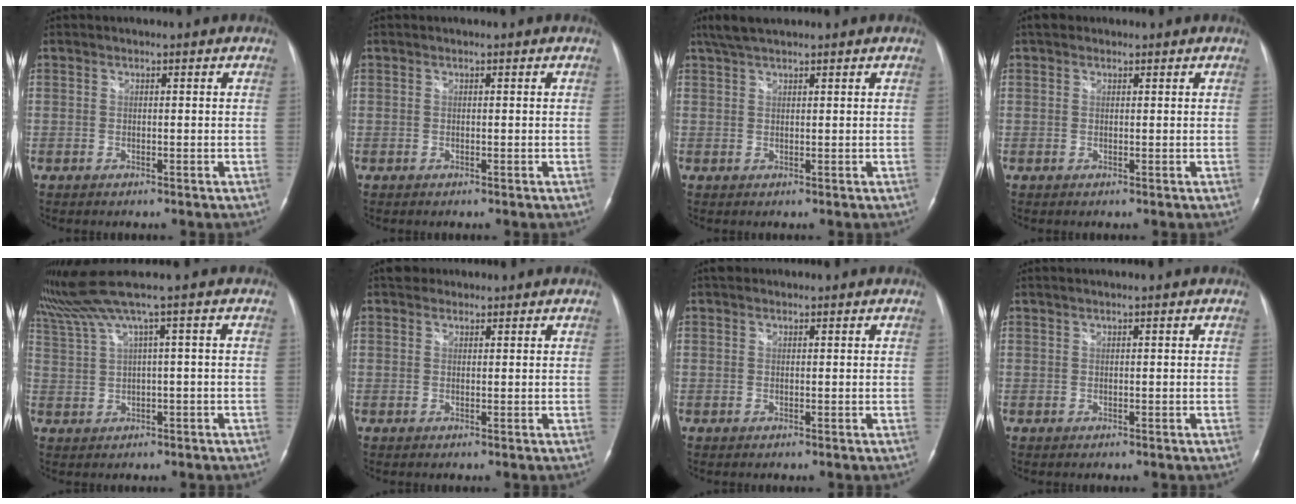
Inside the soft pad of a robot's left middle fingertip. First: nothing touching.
{"total": 0.0}
{"total": 3.9, "force": [3.2, 0.7, 2.1], "torque": [-0.047, 0.017, 0.063]}
{"total": 1.4, "force": [1.0, 1.0, 0.3], "torque": [-0.009, 0.013, 0.013]}
{"total": 6.5, "force": [4.3, -2.1, 4.4], "torque": [-0.091, 0.030, 0.090]}
{"total": 2.1, "force": [1.6, 1.3, 0.1], "torque": [0.000, 0.016, 0.023]}
{"total": 0.8, "force": [0.6, 0.5, 0.1], "torque": [-0.004, 0.009, 0.008]}
{"total": 0.7, "force": [0.5, -0.1, 0.5], "torque": [-0.015, 0.011, 0.014]}